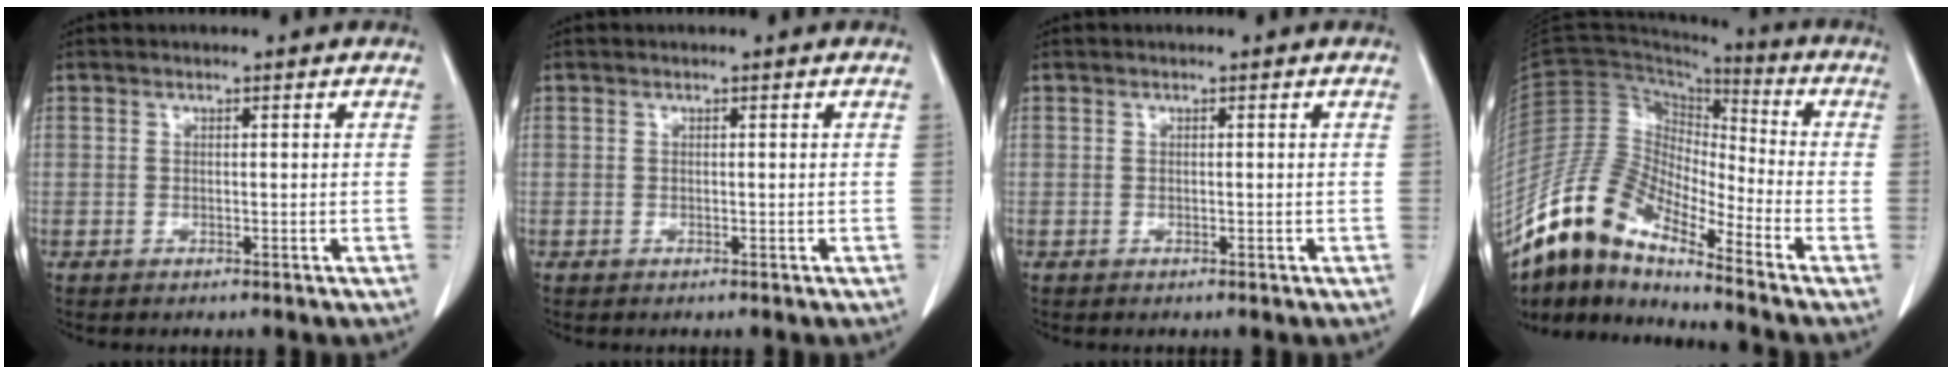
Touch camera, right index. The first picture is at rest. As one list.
[{"total": 0.0}, {"total": 0.0}, {"total": 13.9, "force": [-11.4, 3.6, 7.2], "torque": [-0.154, 0.029, -0.222]}]